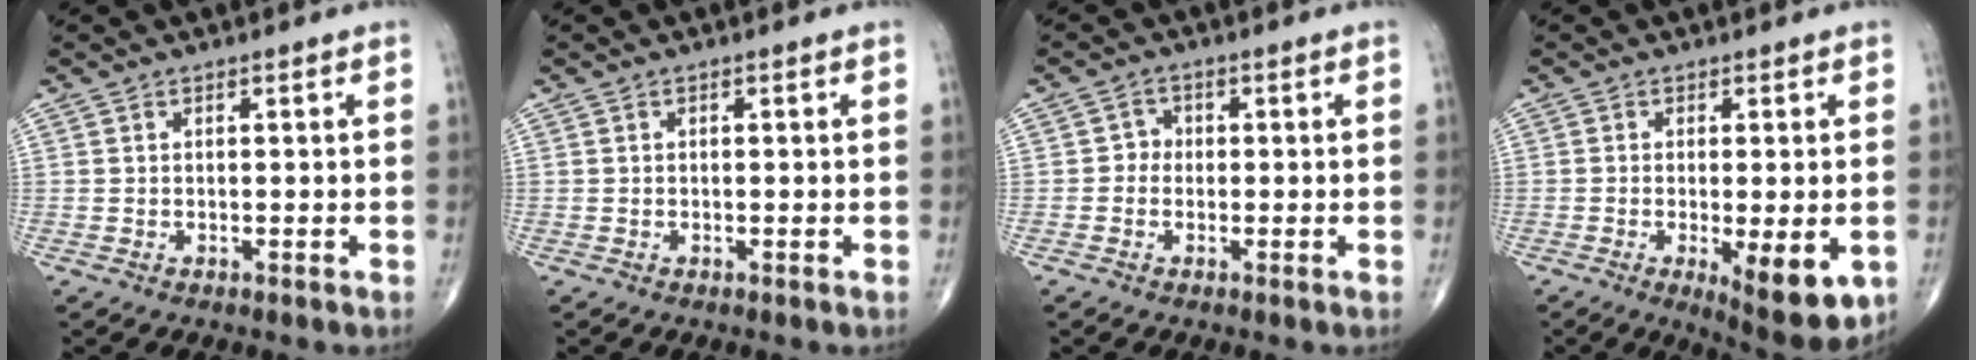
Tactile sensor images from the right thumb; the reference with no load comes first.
{"total": 0.0}
{"total": 2.2, "force": [-0.4, 2.0, 0.8], "torque": [0.005, 0.009, -0.014]}
{"total": 10.5, "force": [-3.2, 3.2, 9.5], "torque": [-0.133, -0.019, -0.039]}